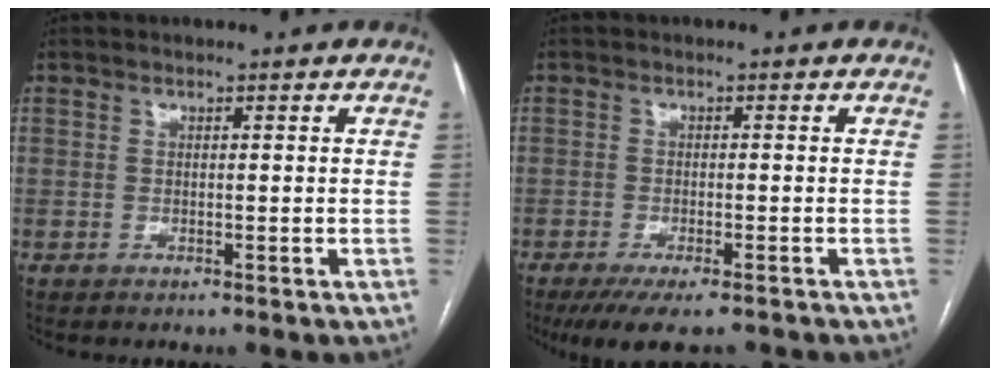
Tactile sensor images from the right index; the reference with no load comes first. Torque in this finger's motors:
{"motor_torque": [0.78, -0.76, 0.37, 0.09]}